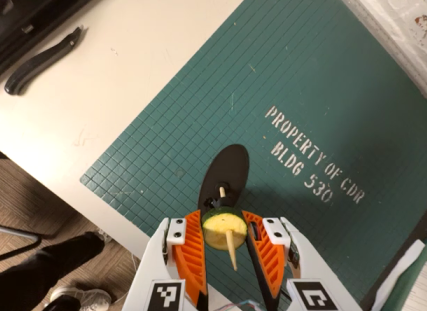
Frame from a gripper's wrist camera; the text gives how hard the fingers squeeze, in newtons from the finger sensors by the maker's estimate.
{"total": 10.9, "left": 10.4, "right": 11.4}